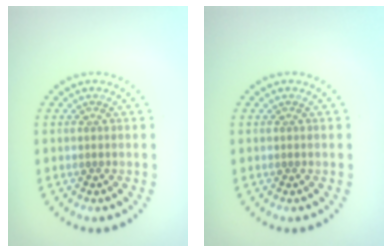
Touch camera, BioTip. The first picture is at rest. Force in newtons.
{"total": 0.0}